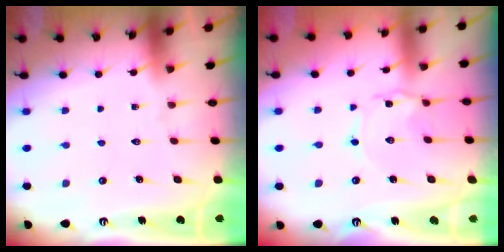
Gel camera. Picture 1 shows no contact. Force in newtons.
{"total": 1.0, "press": 1.0, "slide": 0.1}